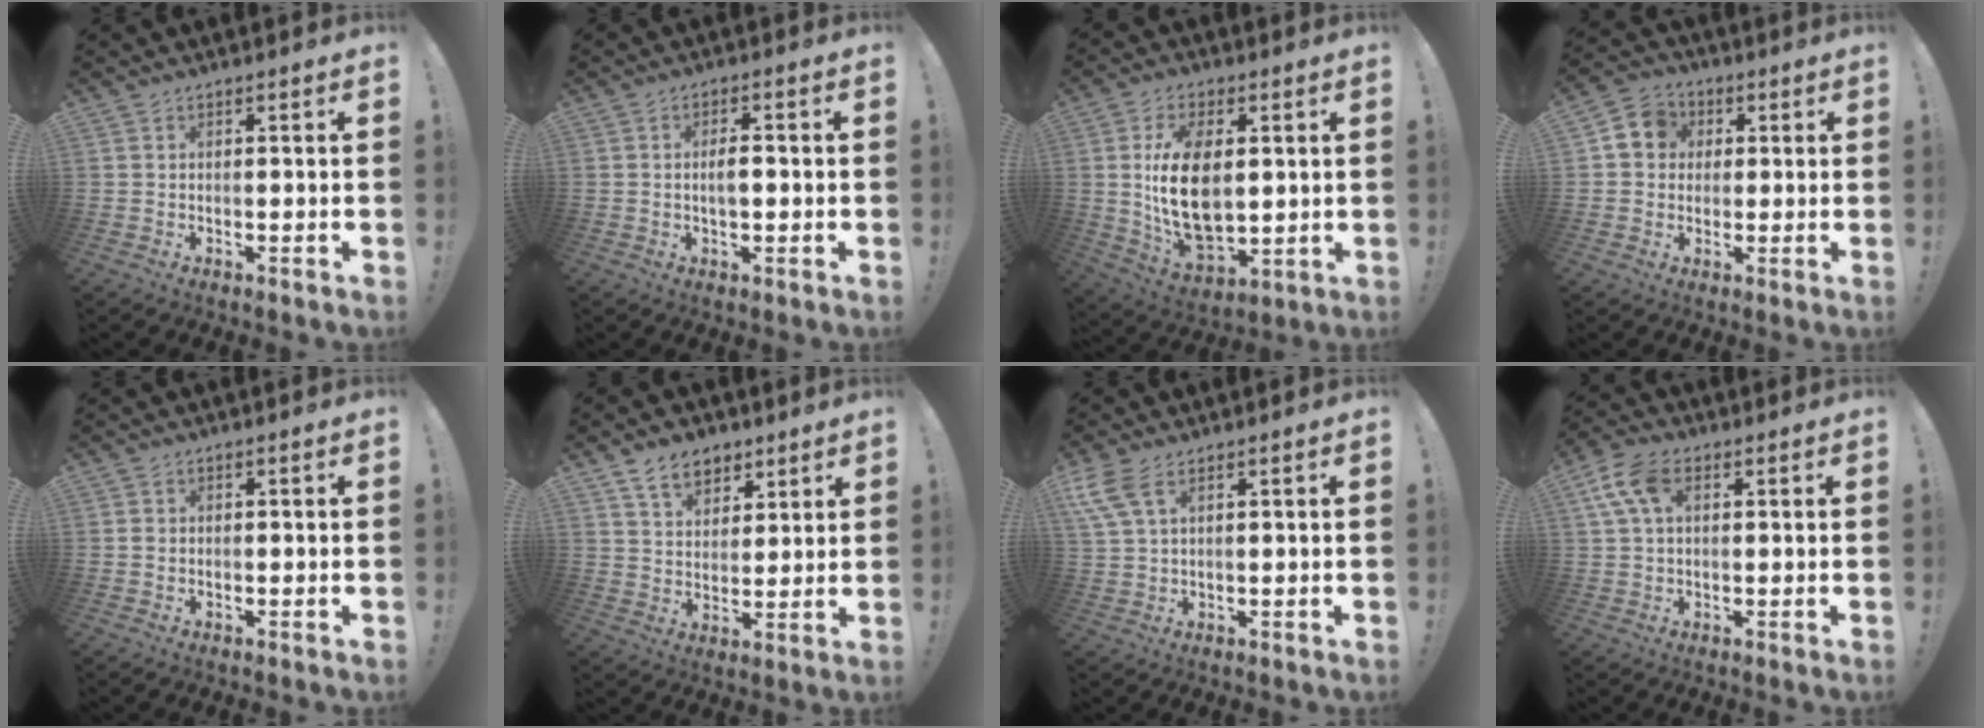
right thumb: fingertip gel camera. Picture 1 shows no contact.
{"total": 3.9, "force": [-0.4, 1.7, 3.4], "torque": [-0.049, 0.004, -0.011]}
{"total": 17.5, "force": [2.5, 10.3, 13.9], "torque": [-0.253, -0.014, 0.045]}
{"total": 8.1, "force": [1.2, 7.4, 3.0], "torque": [-0.054, 0.008, 0.028]}
{"total": 0.6, "force": [-0.1, 0.6, 0.2], "torque": [-0.005, 0.004, -0.001]}
{"total": 9.9, "force": [6.3, 6.5, 3.9], "torque": [-0.058, -0.031, 0.121]}
{"total": 7.1, "force": [3.8, 2.7, 5.4], "torque": [-0.125, -0.009, 0.073]}
{"total": 9.9, "force": [3.3, 5.9, 7.2], "torque": [-0.144, 0.005, 0.065]}